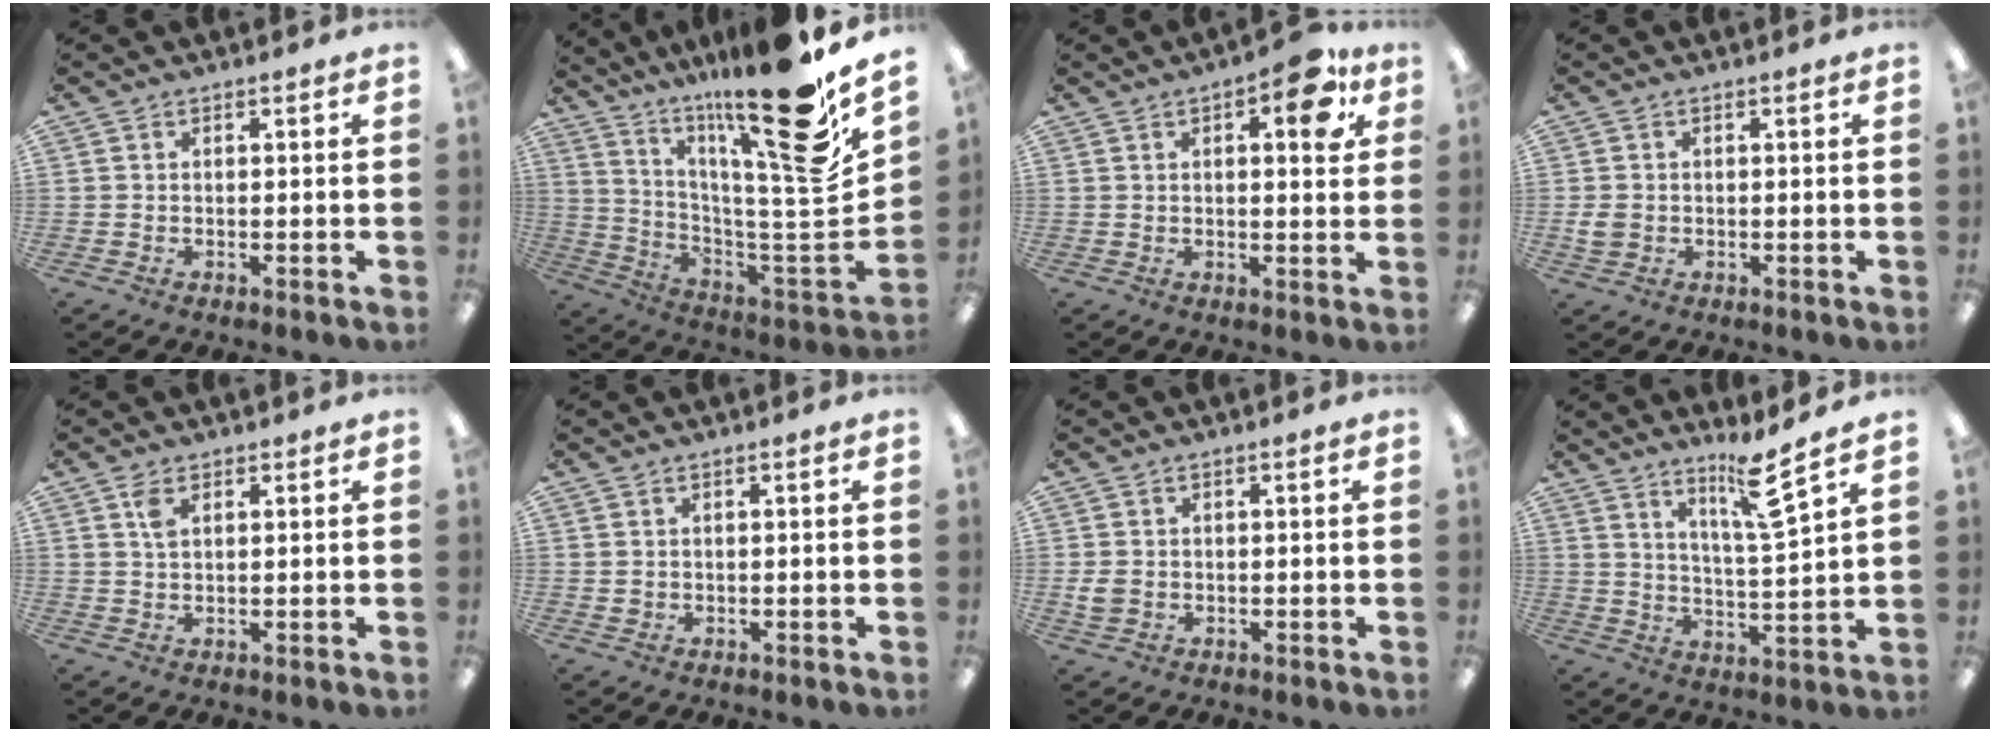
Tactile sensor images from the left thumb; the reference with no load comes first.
{"total": 23.0, "force": [16.3, 2.3, 16.1], "torque": [-0.224, -0.141, 0.249]}
{"total": 9.9, "force": [4.3, 3.9, 8.0], "torque": [-0.101, -0.012, 0.066]}
{"total": 2.6, "force": [-0.1, 2.2, 1.5], "torque": [-0.035, 0.005, -0.005]}
{"total": 3.0, "force": [1.6, 1.6, 2.0], "torque": [-0.039, 0.000, 0.027]}
{"total": 0.8, "force": [0.4, 0.6, 0.3], "torque": [-0.008, 0.003, 0.007]}
{"total": 2.8, "force": [-0.1, 2.3, 1.7], "torque": [-0.038, 0.005, -0.004]}
{"total": 10.4, "force": [7.6, 0.7, 7.1], "torque": [-0.111, -0.046, 0.120]}